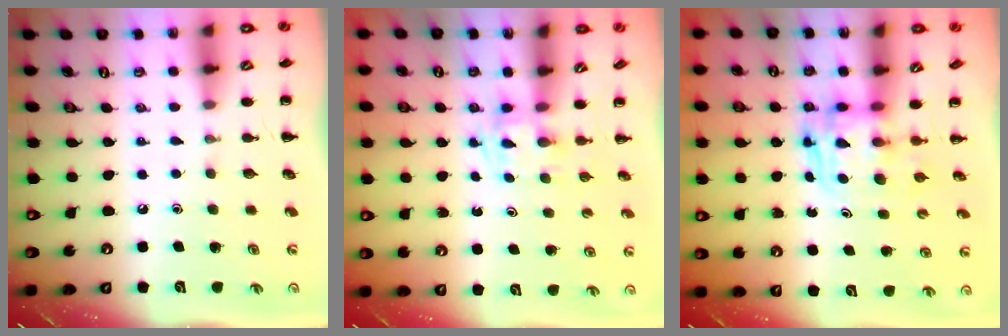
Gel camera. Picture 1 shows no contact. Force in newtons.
{"total": 2.5, "press": 2.1, "slide": 1.2}
{"total": 2.6, "press": 2.6, "slide": 0.2}